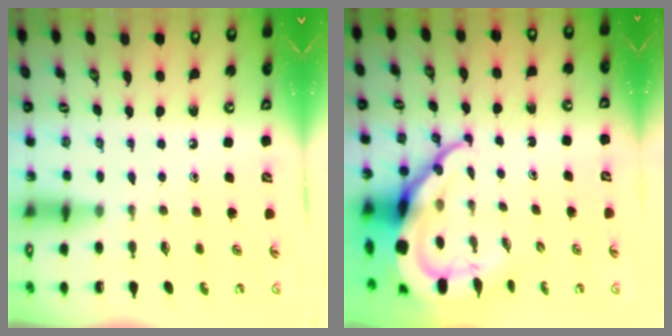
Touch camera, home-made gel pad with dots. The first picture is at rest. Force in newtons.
{"total": 15.1, "press": 15.0, "slide": 1.7}